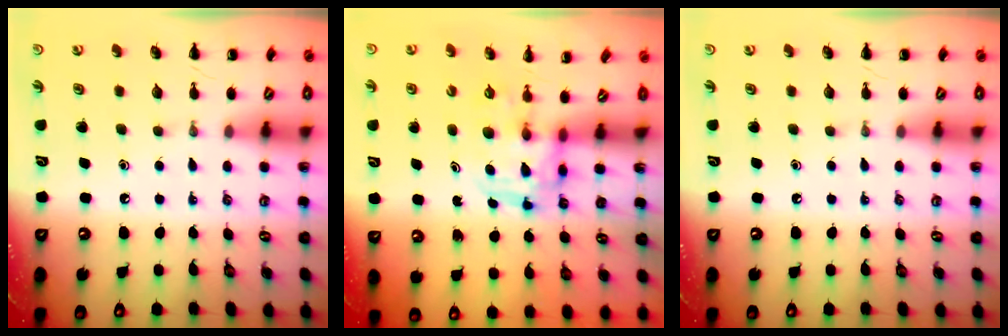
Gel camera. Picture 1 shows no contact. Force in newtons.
{"total": 3.4, "press": 3.4, "slide": 0.7}
{"total": 0.0}